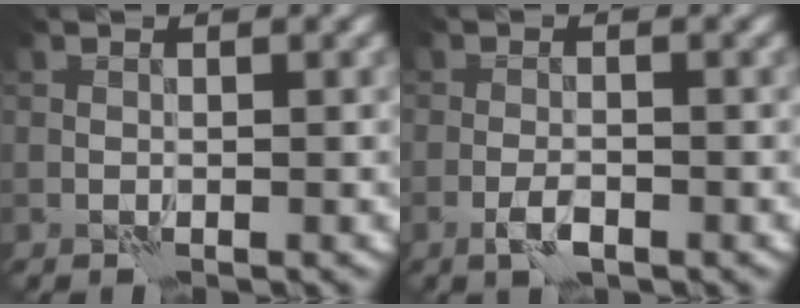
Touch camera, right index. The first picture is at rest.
{"total": 2.0, "force": [-1.1, 0.5, 1.6], "torque": [-0.034, 0.000, -0.025]}